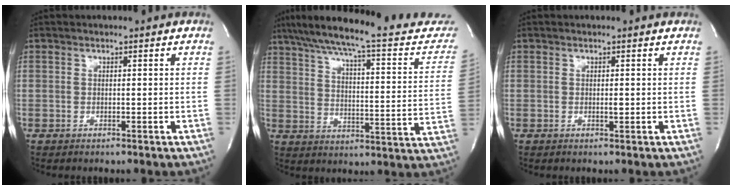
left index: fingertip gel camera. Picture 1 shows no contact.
{"total": 26.3, "force": [22.8, 3.4, 12.8], "torque": [-0.192, -0.025, 0.294]}
{"total": 0.6, "force": [0.1, 0.1, 0.5], "torque": [-0.015, -0.002, 0.000]}